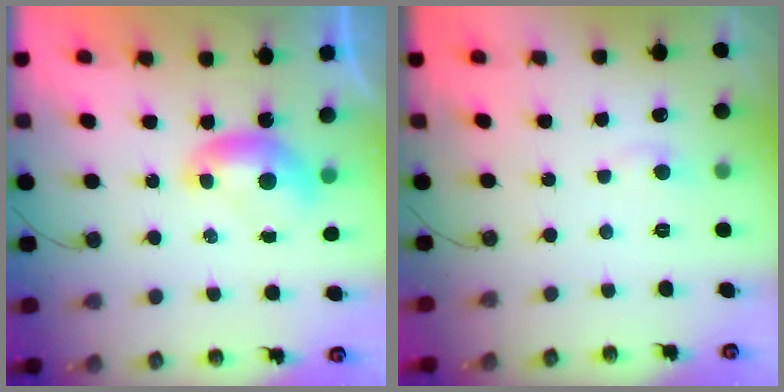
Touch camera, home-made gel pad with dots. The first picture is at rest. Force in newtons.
{"total": 0.6, "press": 0.2, "slide": 0.5}